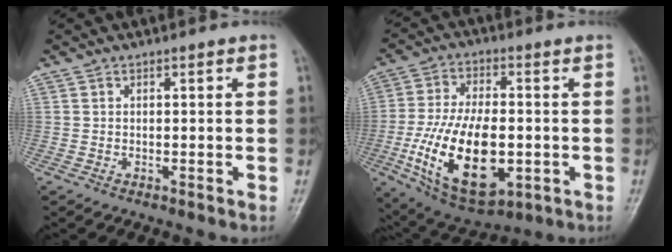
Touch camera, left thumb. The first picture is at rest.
{"total": 19.4, "force": [-3.5, 10.0, 16.2], "torque": [-0.290, 0.000, -0.043]}